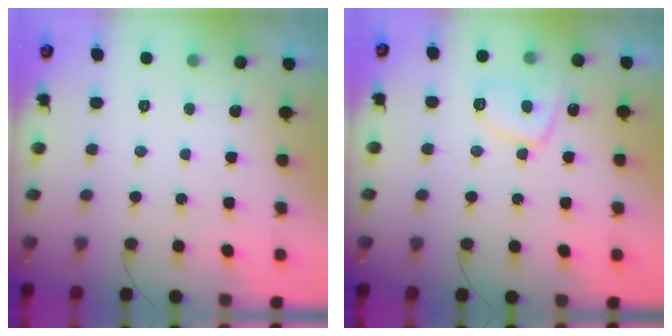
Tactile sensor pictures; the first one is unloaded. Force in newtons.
{"total": 9.3, "press": 9.2, "slide": 0.8}